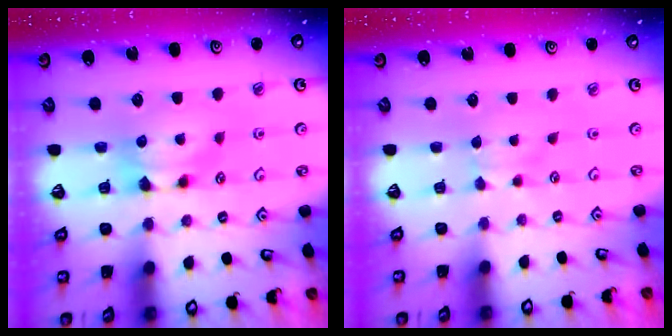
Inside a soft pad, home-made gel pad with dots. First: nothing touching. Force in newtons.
{"total": 2.4, "press": 2.3, "slide": 0.4}